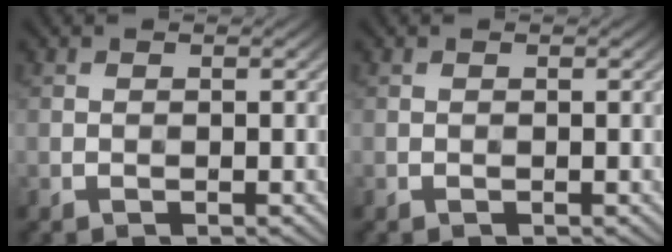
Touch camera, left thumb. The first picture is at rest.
{"total": 0.0}